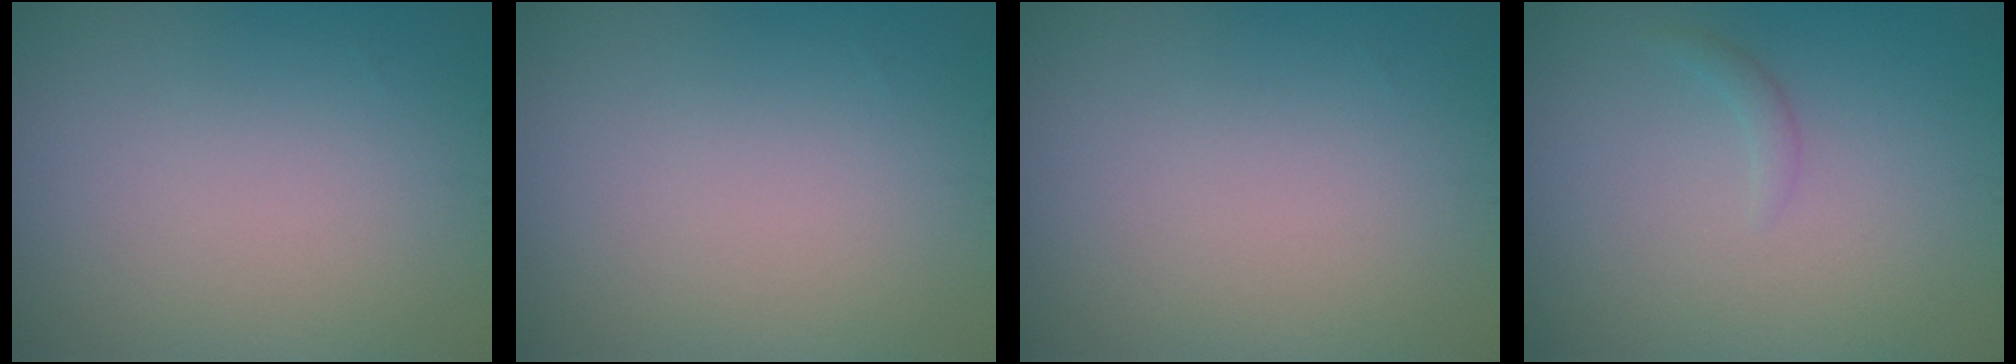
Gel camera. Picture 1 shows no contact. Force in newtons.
{"total": 0.0}
{"total": 0.0}
{"total": 0.8, "press": 0.8, "slide": 0.0}